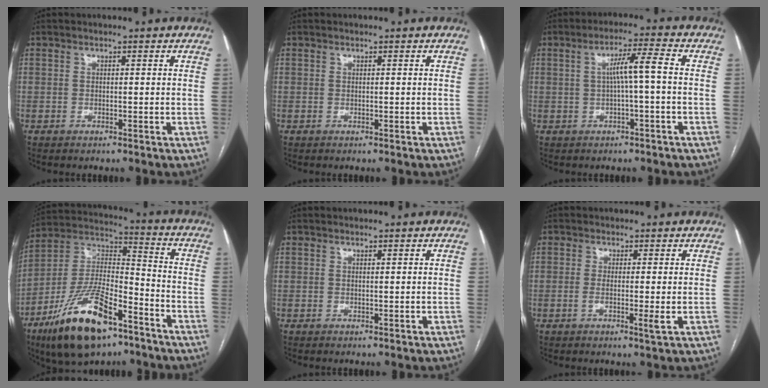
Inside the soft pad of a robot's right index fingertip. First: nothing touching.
{"total": 0.0}
{"total": 5.3, "force": [-0.1, -0.2, 5.3], "torque": [-0.089, 0.017, 0.001]}
{"total": 19.5, "force": [-11.8, 6.3, 14.2], "torque": [-0.293, -0.007, -0.210]}
{"total": 0.0}
{"total": 2.9, "force": [-0.5, 0.0, 2.8], "torque": [-0.049, -0.005, -0.008]}